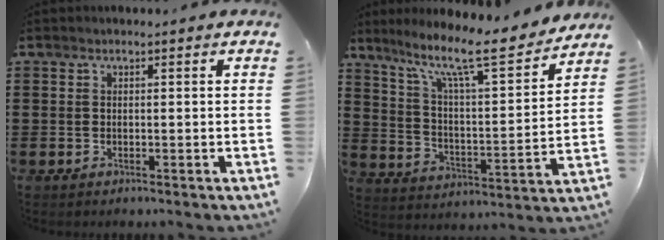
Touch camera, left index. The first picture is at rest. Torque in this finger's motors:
{"motor_torque": [2.14, 0.00, 0.53, 0.21]}